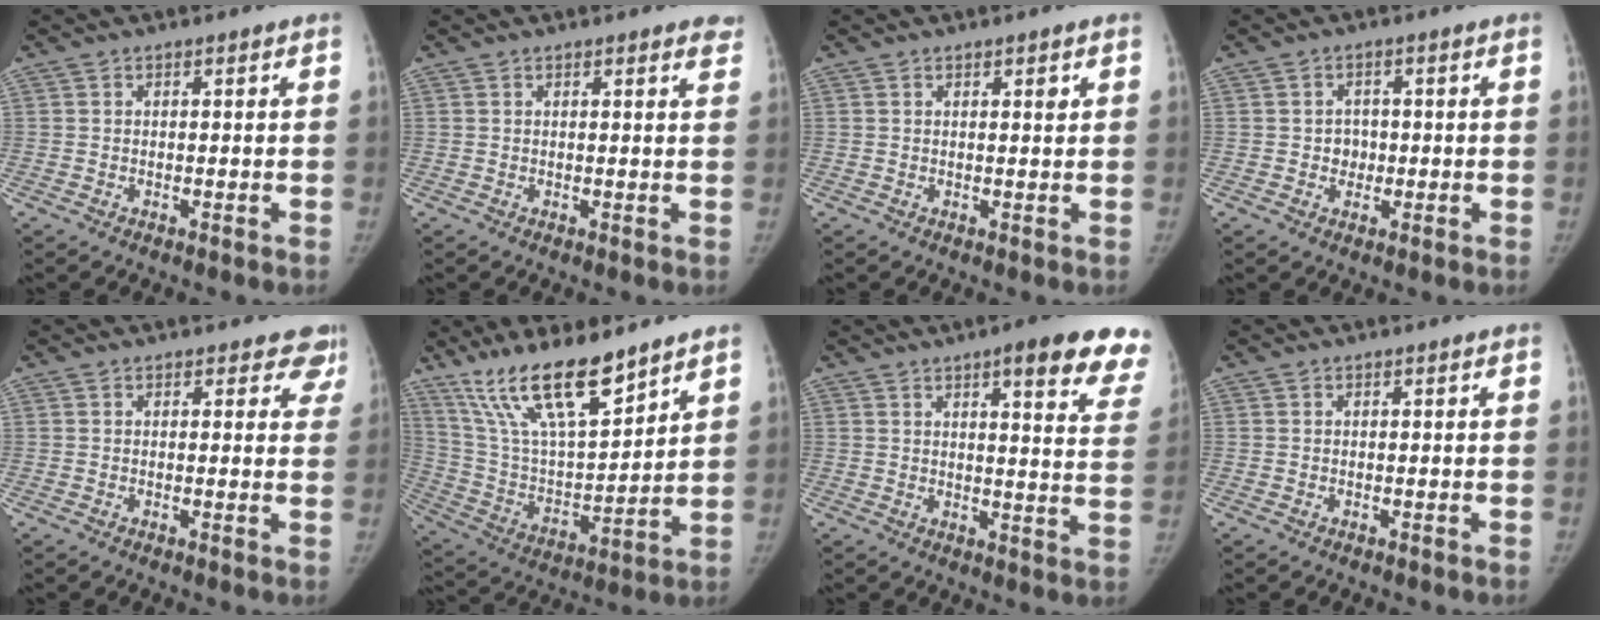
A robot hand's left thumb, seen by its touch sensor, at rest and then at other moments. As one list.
[{"total": 2.3, "force": [1.9, 0.6, 1.1], "torque": [-0.005, -0.006, 0.011]}, {"total": 1.4, "force": [0.7, 0.5, 1.1], "torque": [-0.011, -0.002, 0.009]}, {"total": 3.1, "force": [-0.3, 2.8, 1.2], "torque": [0.003, 0.007, -0.008]}, {"total": 4.7, "force": [3.8, 2.6, 0.7], "torque": [0.037, -0.014, 0.018]}, {"total": 18.4, "force": [13.4, 4.9, 11.6], "torque": [-0.186, -0.064, 0.260]}, {"total": 16.6, "force": [11.1, 3.7, 11.8], "torque": [-0.110, -0.039, 0.119]}, {"total": 0.0}]